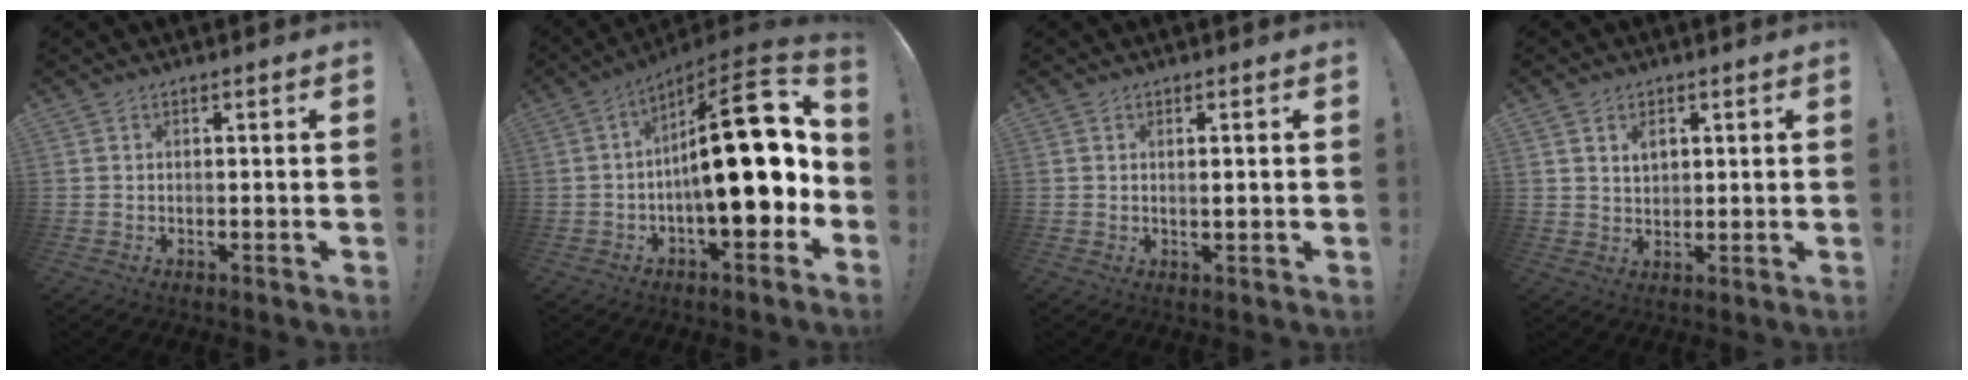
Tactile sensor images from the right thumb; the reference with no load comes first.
{"total": 24.0, "force": [0.5, 7.7, 22.7], "torque": [-0.338, -0.003, 0.005]}
{"total": 1.6, "force": [0.4, 0.1, 1.5], "torque": [-0.015, -0.007, 0.002]}
{"total": 4.0, "force": [1.8, 3.2, 1.5], "torque": [-0.011, -0.014, 0.029]}